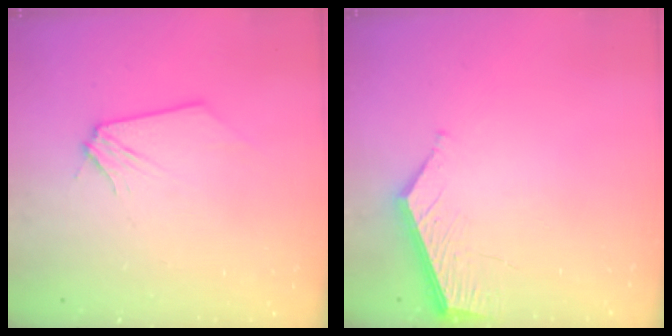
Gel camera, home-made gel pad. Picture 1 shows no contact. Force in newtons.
{"total": 4.9, "press": 4.9, "slide": 0.4}